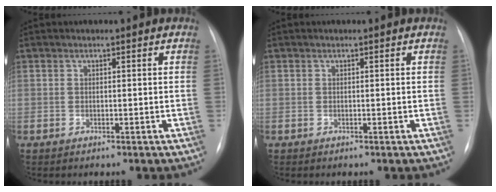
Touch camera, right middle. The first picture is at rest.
{"total": 0.0}